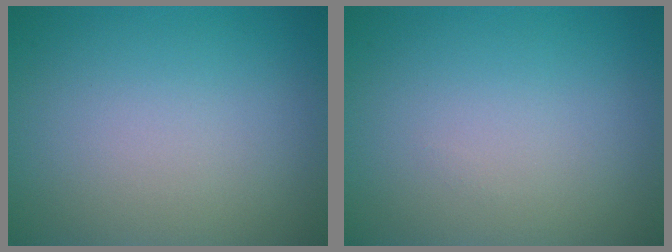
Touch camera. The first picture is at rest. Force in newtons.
{"total": 0.0}